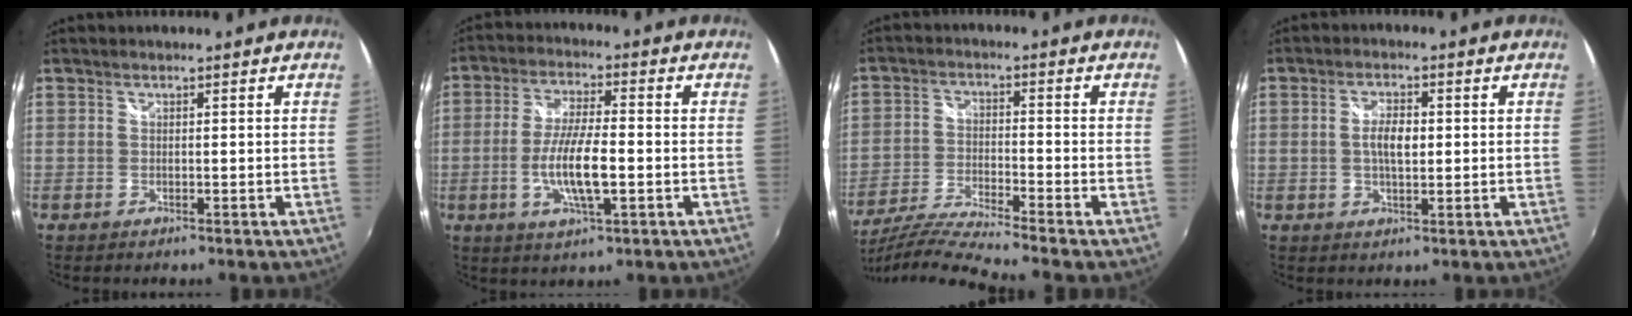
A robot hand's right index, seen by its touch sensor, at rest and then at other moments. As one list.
[{"total": 10.1, "force": [-2.4, 2.2, 9.6], "torque": [-0.187, -0.005, -0.045]}, {"total": 11.5, "force": [-10.3, -1.4, 4.8], "torque": [-0.110, -0.022, -0.198]}, {"total": 4.5, "force": [0.2, 2.0, 4.0], "torque": [-0.075, 0.005, 0.003]}]